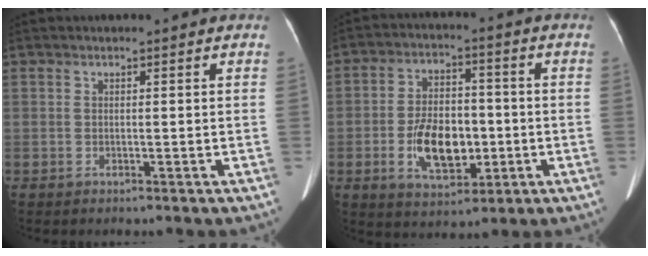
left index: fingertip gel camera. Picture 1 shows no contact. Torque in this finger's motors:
{"motor_torque": [0.30, 0.10, 0.68, 0.13]}